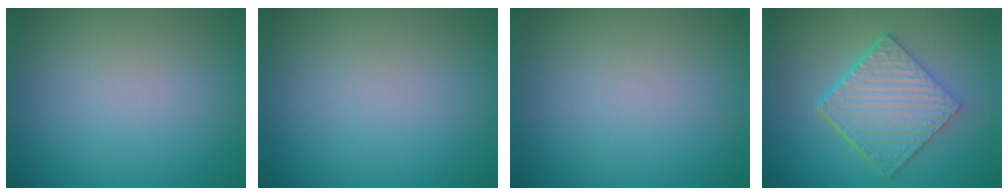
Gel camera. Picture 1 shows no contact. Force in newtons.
{"total": 0.0}
{"total": 0.0}
{"total": 6.6, "press": 4.6, "slide": 4.7}